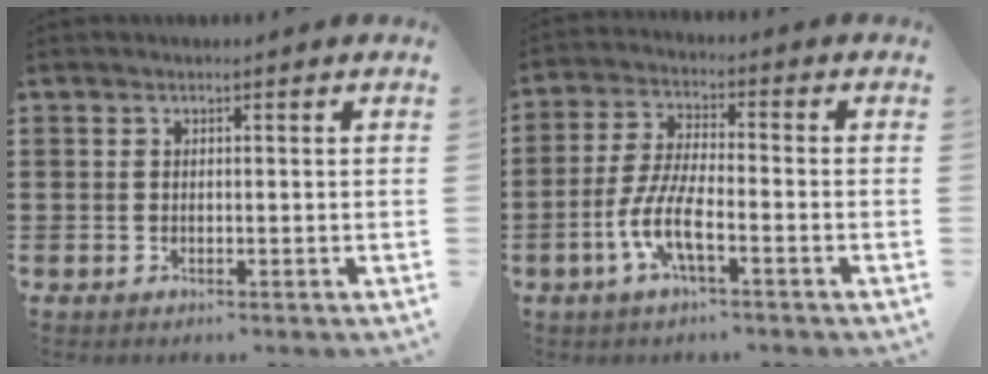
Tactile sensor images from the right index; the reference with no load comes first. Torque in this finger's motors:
{"motor_torque": [1.85, 0.29, 0.54, 0.21]}